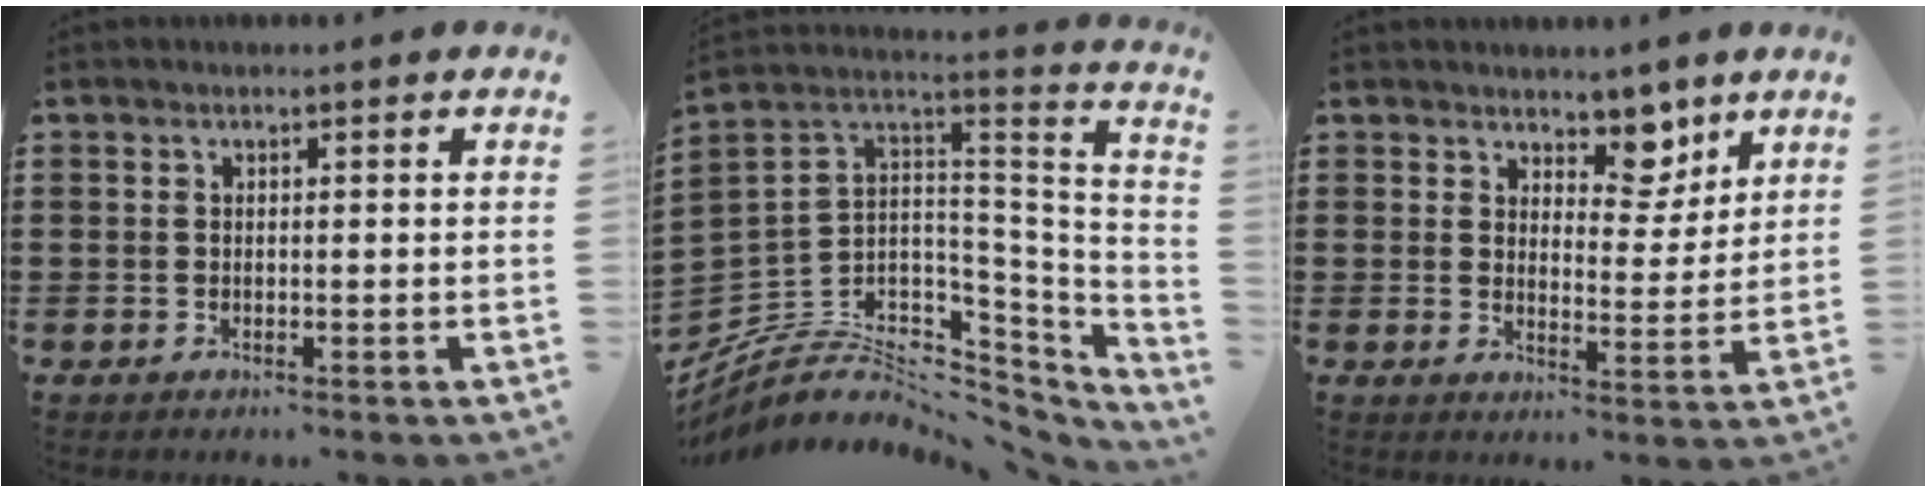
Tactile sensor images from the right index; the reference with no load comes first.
{"total": 6.7, "force": [-1.9, 5.3, 3.6], "torque": [-0.106, -0.025, -0.032]}
{"total": 6.2, "force": [5.1, 3.1, 1.9], "torque": [-0.035, -0.022, 0.089]}